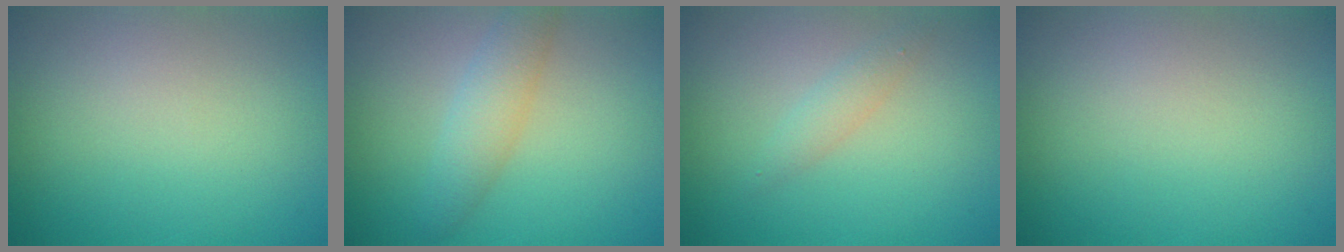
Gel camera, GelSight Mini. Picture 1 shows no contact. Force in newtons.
{"total": 2.9, "press": 2.9, "slide": 0.0}
{"total": 1.4, "press": 1.4, "slide": 0.0}
{"total": 0.0}